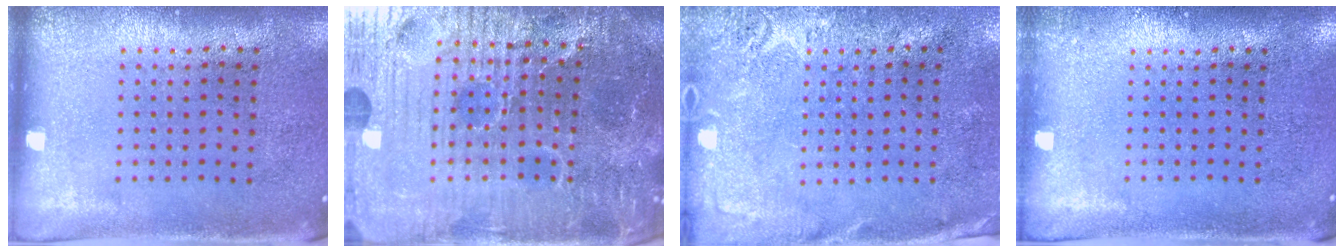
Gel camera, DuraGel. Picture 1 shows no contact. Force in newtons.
{"total": 6.6, "press": 6.1, "slide": 2.7}
{"total": 2.8, "press": 2.3, "slide": 1.6}
{"total": 0.7, "press": 0.7, "slide": 0.2}